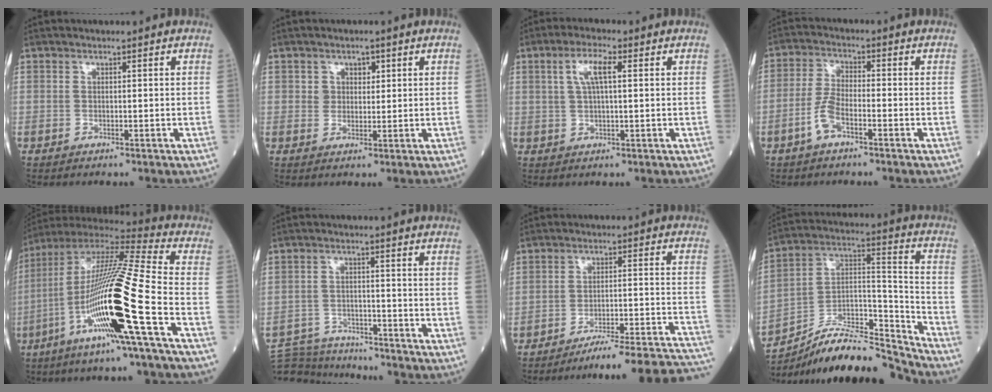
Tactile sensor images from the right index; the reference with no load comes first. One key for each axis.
{"total": 2.8, "fx": 1.1, "fy": 2.4, "fz": 1.0, "tx": -0.009, "ty": 0.002, "tz": 0.016}
{"total": 4.9, "fx": 1.6, "fy": 1.0, "fz": 4.5, "tx": -0.094, "ty": 0.012, "tz": 0.033}
{"total": 4.8, "fx": -2.4, "fy": 1.6, "fz": 3.8, "tx": -0.086, "ty": 0.005, "tz": -0.052}
{"total": 21.8, "fx": -7.4, "fy": -0.7, "fz": 20.5, "tx": -0.413, "ty": -0.027, "tz": -0.150}
{"total": 8.8, "fx": -8.6, "fy": 1.5, "fz": 0.4, "tx": -0.014, "ty": 0.005, "tz": -0.144}
{"total": 21.5, "fx": -20.2, "fy": -1.5, "fz": 7.1, "tx": -0.035, "ty": -0.006, "tz": -0.263}
{"total": 18.7, "fx": -17.2, "fy": 1.9, "fz": 7.0, "tx": -0.122, "ty": 0.040, "tz": -0.289}